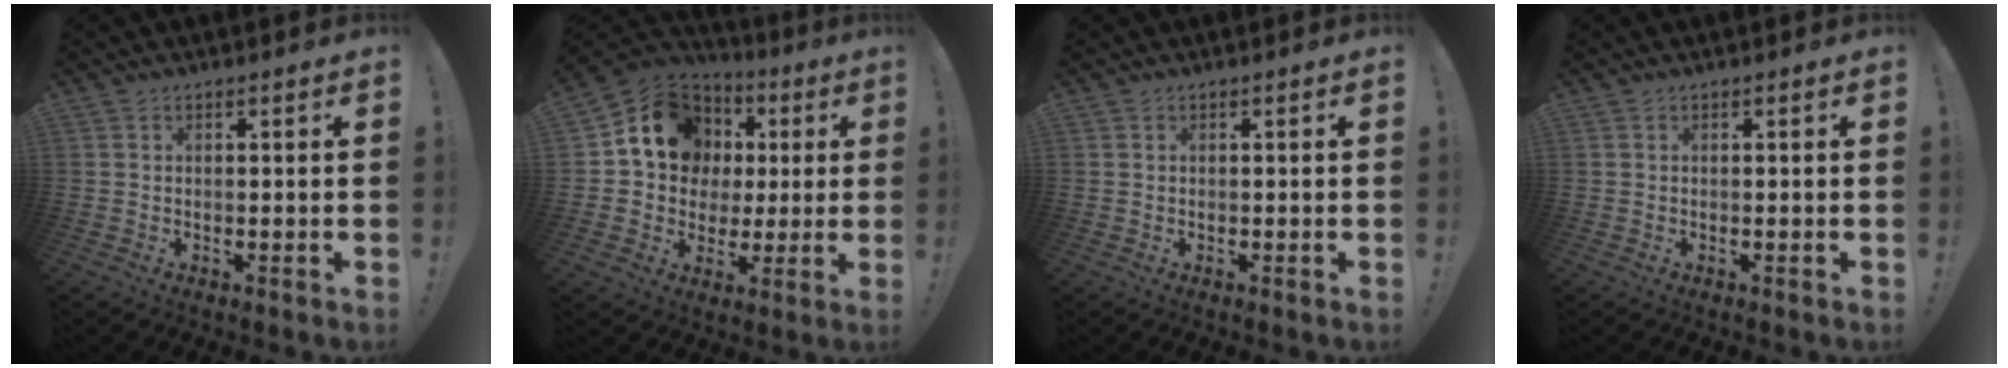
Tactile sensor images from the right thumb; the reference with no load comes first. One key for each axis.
{"total": 15.0, "fx": 4.8, "fy": 12.6, "fz": 6.5, "tx": -0.087, "ty": -0.020, "tz": 0.108}
{"total": 0.0}
{"total": 0.0}